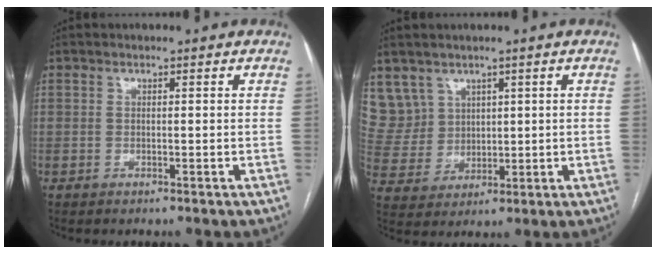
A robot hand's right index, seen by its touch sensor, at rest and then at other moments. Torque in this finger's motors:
{"motor_torque": [-0.27, 0.29, -0.11, -0.01]}